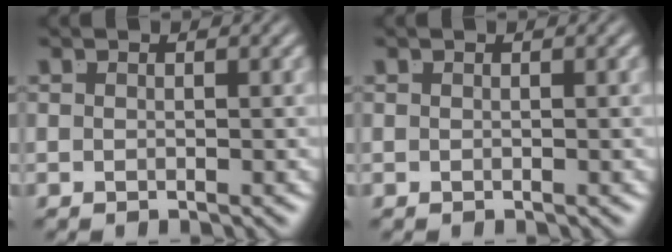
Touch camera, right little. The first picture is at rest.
{"total": 0.0}